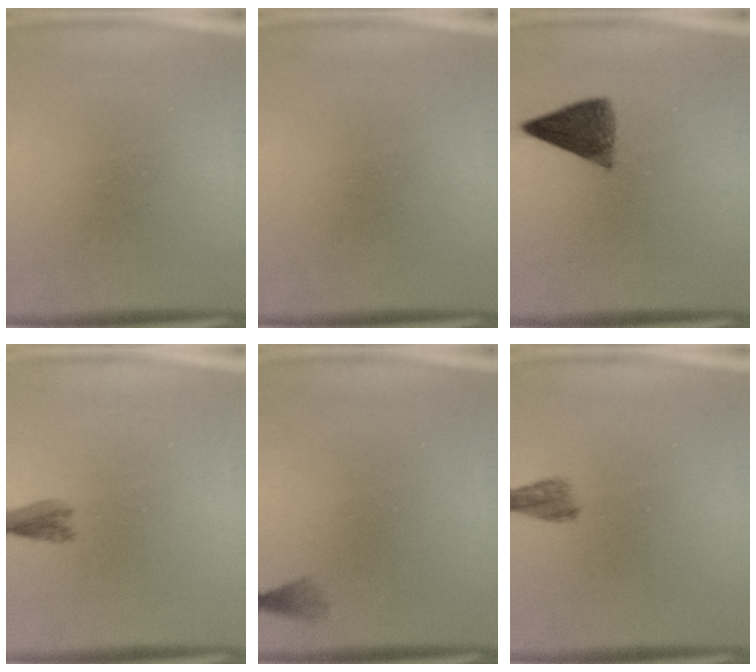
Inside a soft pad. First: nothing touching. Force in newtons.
{"total": 0.0}
{"total": 6.8}
{"total": 2.3}
{"total": 1.0}
{"total": 2.4}